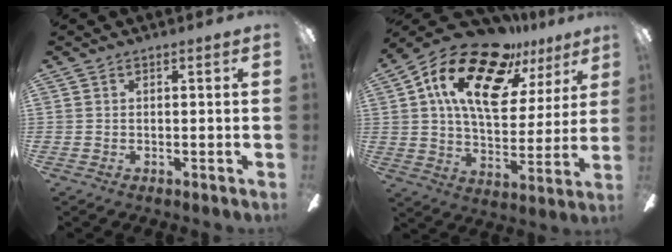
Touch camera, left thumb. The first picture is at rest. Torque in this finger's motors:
{"motor_torque": [0.53, 0.65, 1.40, -1.37, 0.46]}